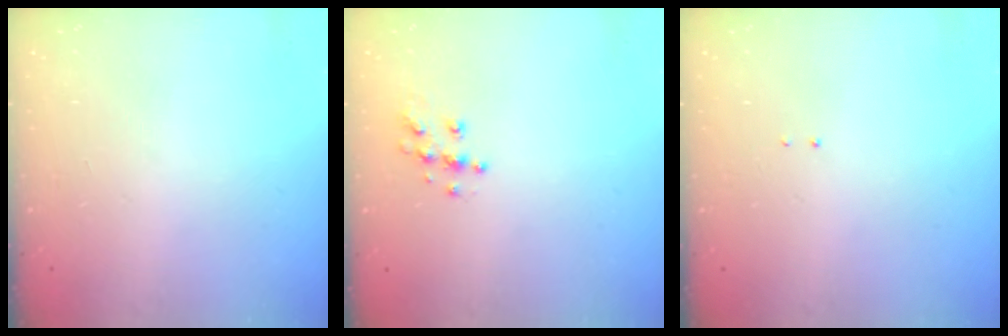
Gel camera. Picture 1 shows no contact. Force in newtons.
{"total": 6.4, "press": 6.4, "slide": 0.2}
{"total": 1.3, "press": 1.2, "slide": 0.6}